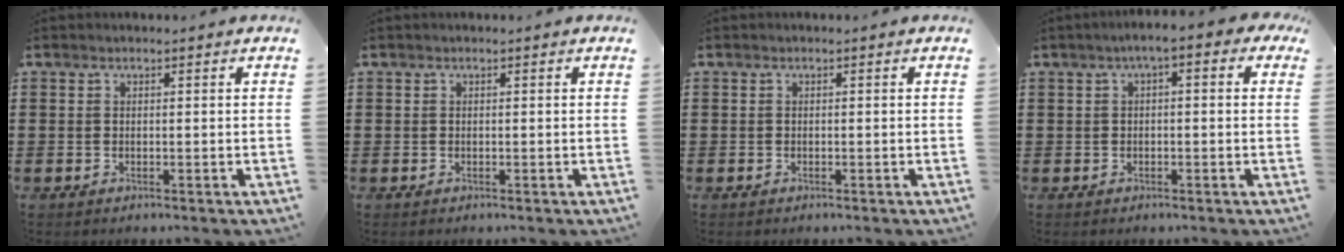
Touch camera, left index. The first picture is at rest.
{"total": 0.0}
{"total": 0.0}
{"total": 2.5, "force": [-0.4, 0.7, 2.4], "torque": [-0.044, 0.007, -0.012]}